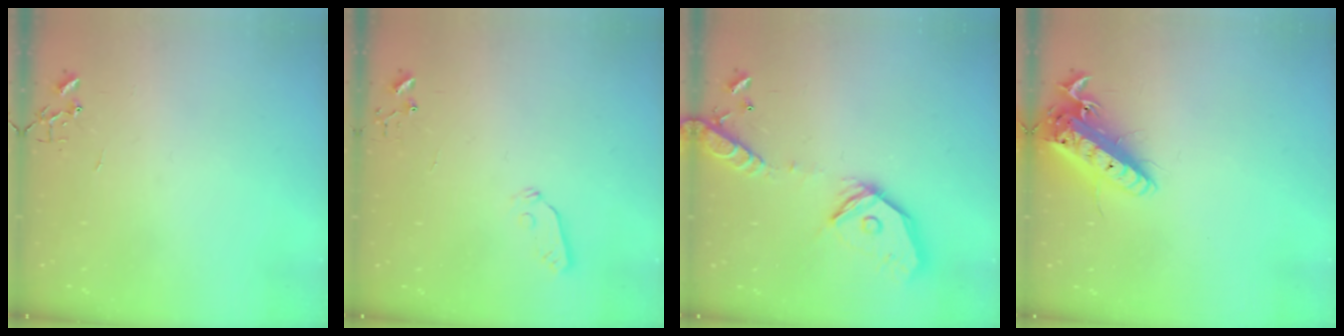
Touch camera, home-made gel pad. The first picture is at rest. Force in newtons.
{"total": 3.6, "press": 3.6, "slide": 0.5}
{"total": 18.4, "press": 18.2, "slide": 3.1}
{"total": 16.4, "press": 16.0, "slide": 3.4}